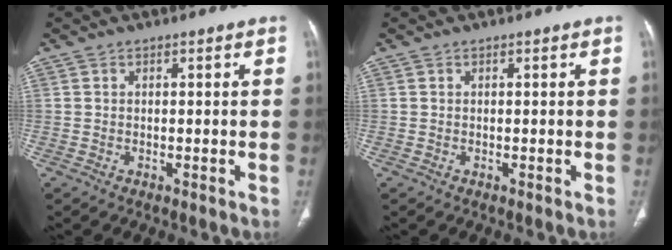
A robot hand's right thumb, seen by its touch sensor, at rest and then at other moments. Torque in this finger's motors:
{"motor_torque": [0.01, 0.01, 0.13, -0.13, 0.02]}